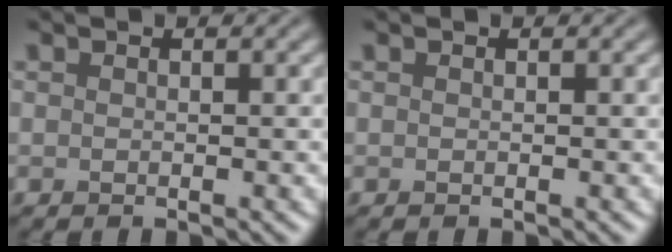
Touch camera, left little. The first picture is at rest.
{"total": 0.0}